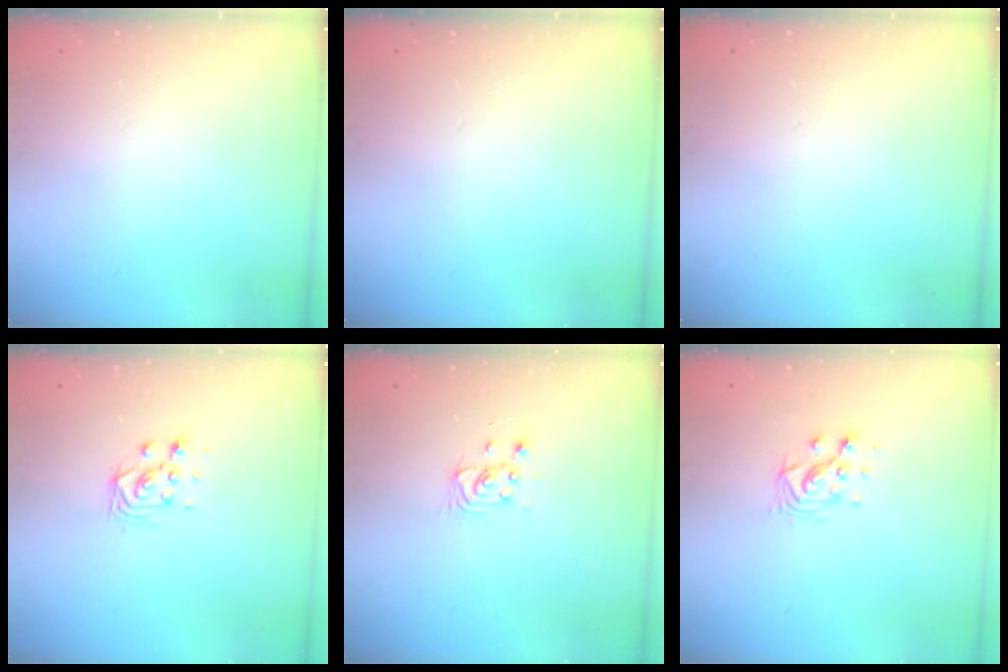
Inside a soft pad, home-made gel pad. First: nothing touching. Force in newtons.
{"total": 0.0}
{"total": 0.0}
{"total": 7.3, "press": 7.3, "slide": 0.4}
{"total": 3.0, "press": 3.0, "slide": 0.2}
{"total": 7.0, "press": 7.0, "slide": 0.2}